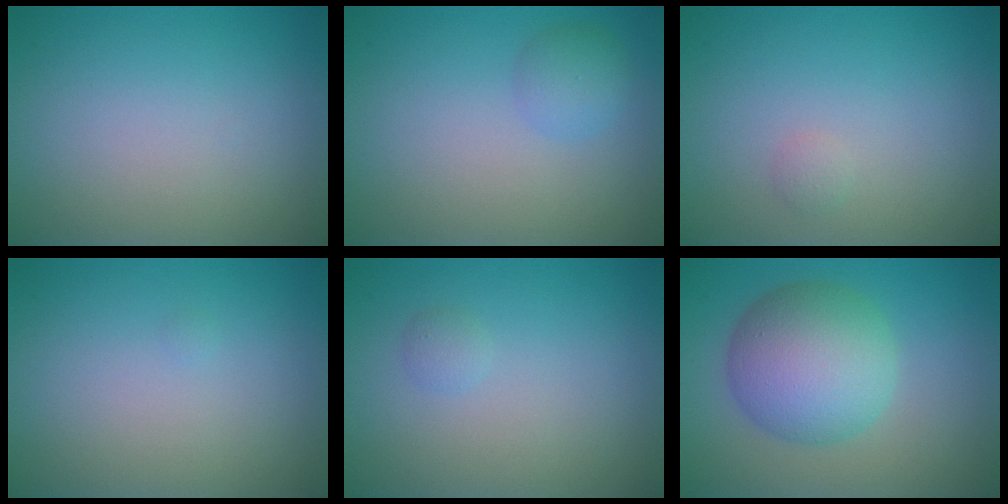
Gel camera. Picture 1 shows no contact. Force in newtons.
{"total": 1.9, "press": 1.9, "slide": 0.1}
{"total": 0.6, "press": 0.6, "slide": 0.0}
{"total": 0.0}
{"total": 0.8, "press": 0.8, "slide": 0.0}
{"total": 7.7, "press": 7.7, "slide": 0.2}